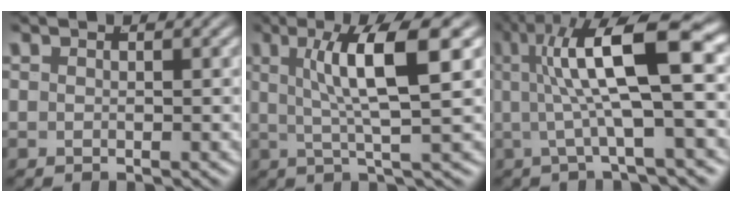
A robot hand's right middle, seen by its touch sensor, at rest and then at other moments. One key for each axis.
{"total": 6.0, "fx": 1.5, "fy": 0.0, "fz": 5.8, "tx": -0.089, "ty": 0.003, "tz": 0.026}
{"total": 9.1, "fx": 2.1, "fy": 2.6, "fz": 8.5, "tx": -0.128, "ty": 0.020, "tz": 0.028}